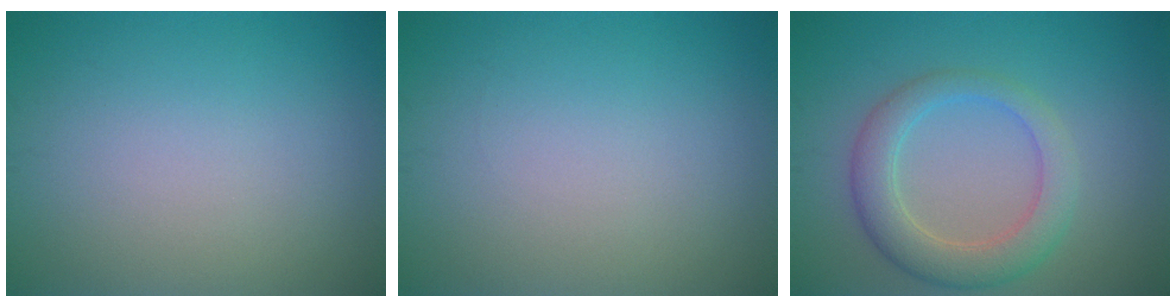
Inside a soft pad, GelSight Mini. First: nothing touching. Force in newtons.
{"total": 0.0}
{"total": 4.4, "press": 4.4, "slide": 0.4}